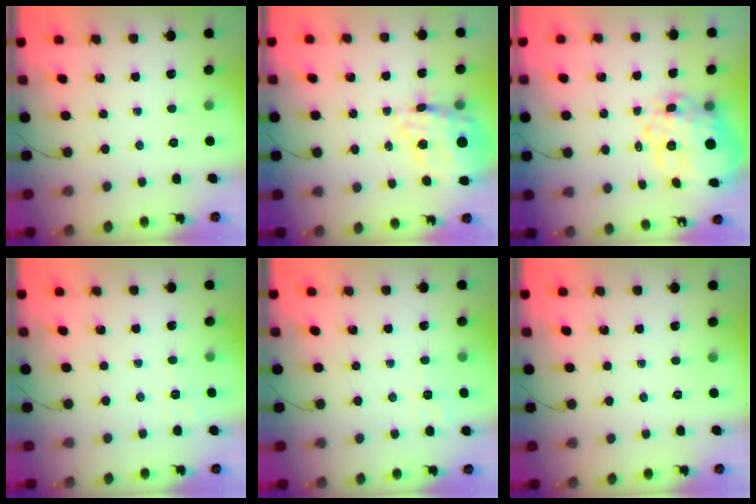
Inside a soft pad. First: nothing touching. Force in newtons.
{"total": 18.4, "press": 18.0, "slide": 4.0}
{"total": 14.6, "press": 14.2, "slide": 3.2}
{"total": 2.3, "press": 1.5, "slide": 1.7}
{"total": 1.9, "press": 0.5, "slide": 1.9}
{"total": 0.0}